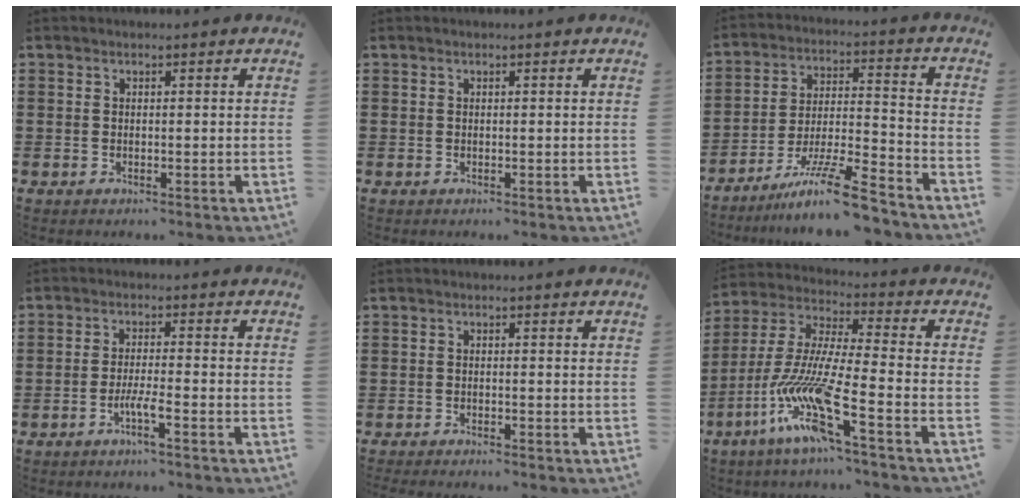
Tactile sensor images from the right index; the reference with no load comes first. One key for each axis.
{"total": 0.0}
{"total": 11.5, "fx": -9.2, "fy": 0.8, "fz": 6.7, "tx": -0.111, "ty": 0.021, "tz": -0.174}
{"total": 3.7, "fx": -2.1, "fy": -0.1, "fz": 3.0, "tx": -0.058, "ty": -0.005, "tz": -0.040}
{"total": 0.8, "fx": -0.7, "fy": -0.2, "fz": 0.2, "tx": -0.005, "ty": -0.003, "tz": -0.014}
{"total": 13.3, "fx": -8.4, "fy": 1.4, "fz": 10.3, "tx": -0.233, "ty": -0.020, "tz": -0.173}